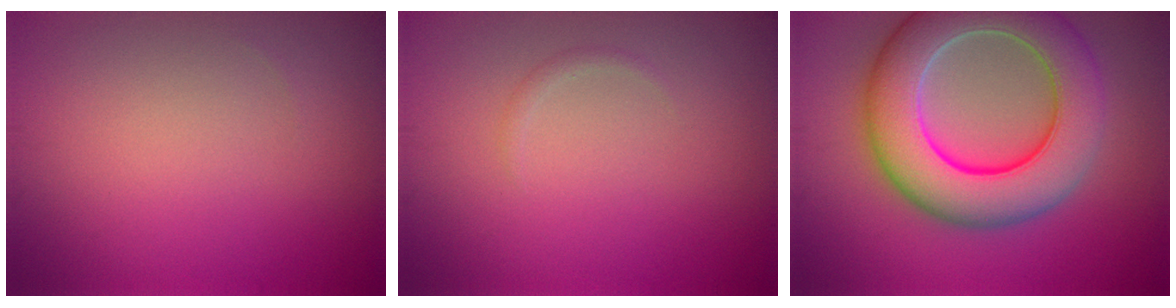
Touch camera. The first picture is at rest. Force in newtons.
{"total": 0.7, "press": 0.7, "slide": 0.0}
{"total": 11.0, "press": 11.0, "slide": 0.6}